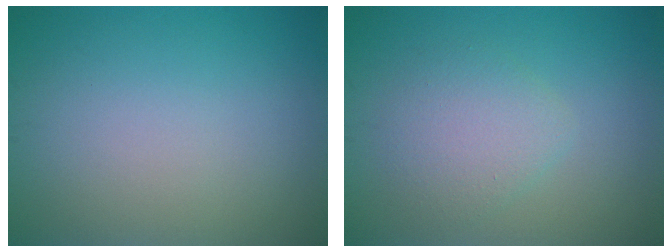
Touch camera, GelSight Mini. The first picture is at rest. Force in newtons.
{"total": 2.9, "press": 2.9, "slide": 0.2}